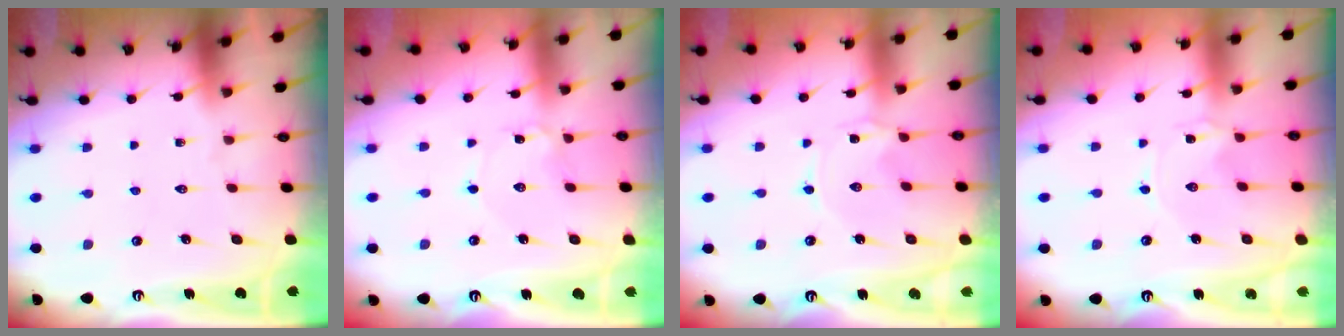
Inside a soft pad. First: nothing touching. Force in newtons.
{"total": 1.6, "press": 1.6, "slide": 0.2}
{"total": 0.0}
{"total": 0.0}